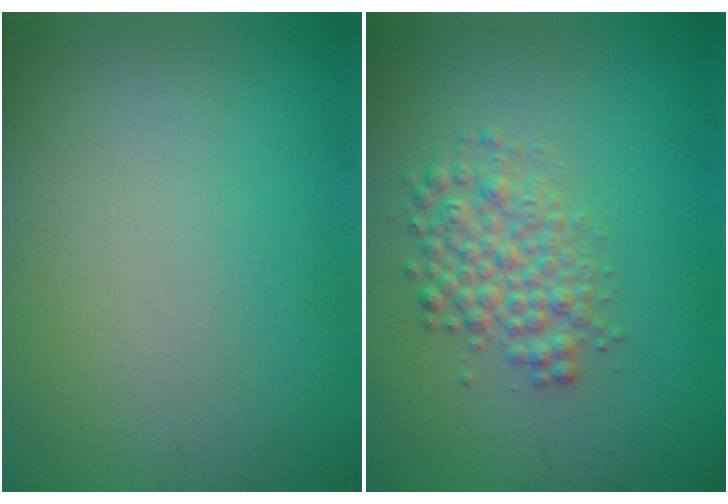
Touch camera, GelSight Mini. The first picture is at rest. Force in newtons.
{"total": 3.3, "press": 3.3, "slide": 0.1}